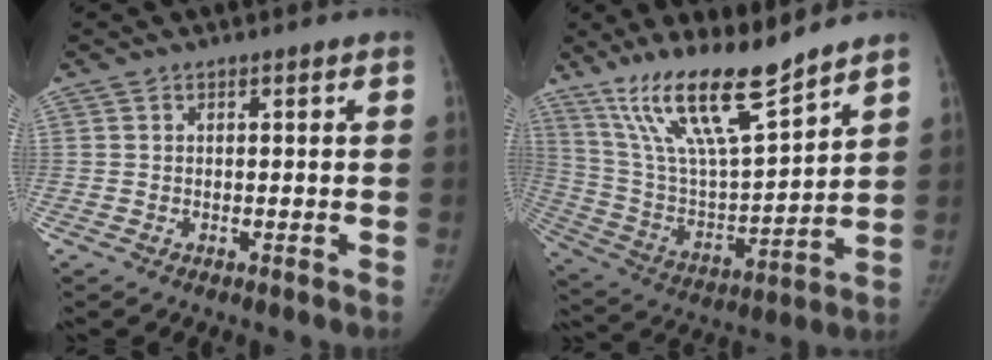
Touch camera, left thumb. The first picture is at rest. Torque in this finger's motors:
{"motor_torque": [0.13, 0.02, 1.43, -1.34, 0.15]}